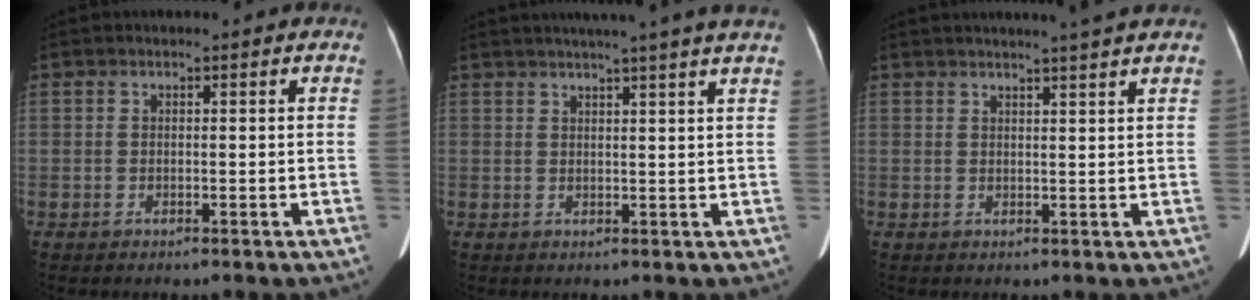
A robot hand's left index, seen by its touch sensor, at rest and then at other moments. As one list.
[{"total": 11.6, "force": [9.6, -1.3, 6.3], "torque": [-0.097, 0.005, 0.108]}, {"total": 6.4, "force": [5.6, -1.1, 3.0], "torque": [-0.038, 0.011, 0.062]}]